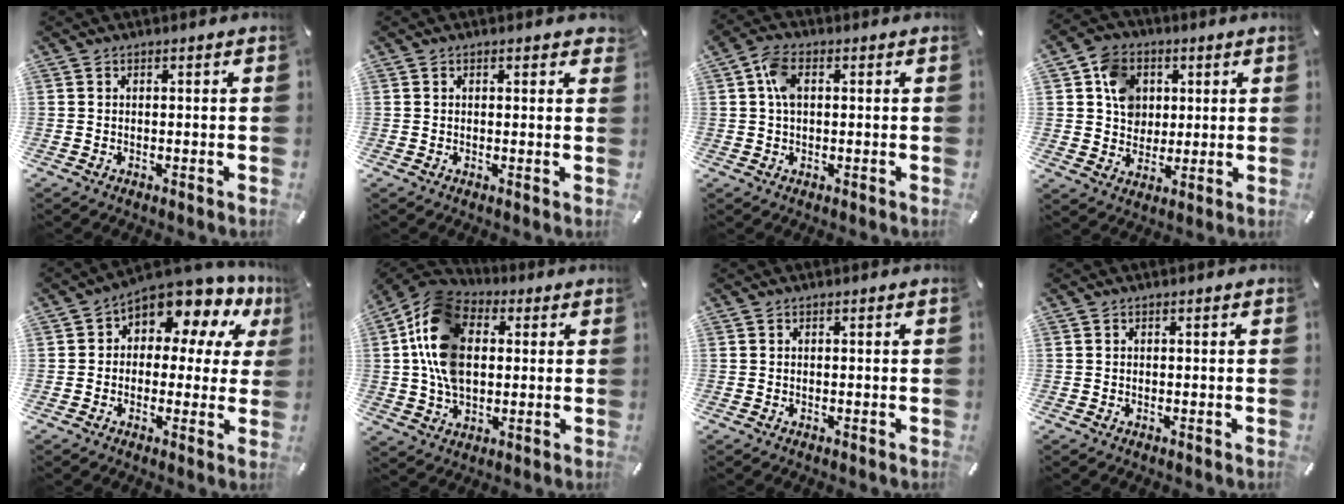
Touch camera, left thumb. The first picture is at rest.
{"total": 0.9, "force": [0.5, 0.5, 0.6], "torque": [-0.004, -0.001, 0.006]}
{"total": 5.4, "force": [1.0, 3.2, 4.3], "torque": [-0.103, 0.005, 0.014]}
{"total": 9.5, "force": [2.2, 8.4, 3.8], "torque": [-0.063, 0.010, 0.043]}
{"total": 9.0, "force": [5.9, 5.1, 4.6], "torque": [-0.077, -0.062, 0.107]}
{"total": 16.1, "force": [1.8, 11.6, 11.0], "torque": [-0.247, 0.013, 0.032]}
{"total": 0.0}
{"total": 0.0}